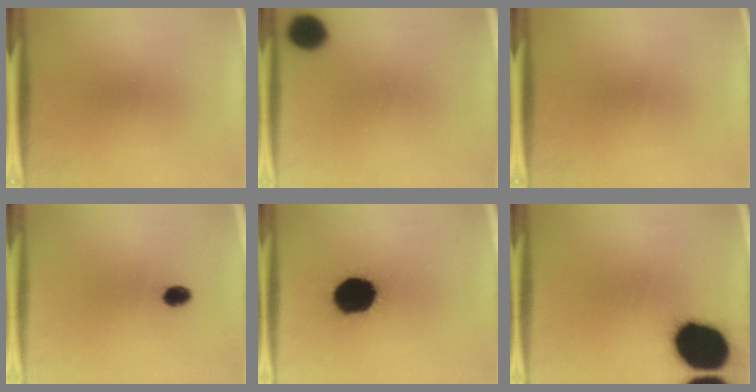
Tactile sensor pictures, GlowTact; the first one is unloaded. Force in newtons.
{"total": 7.3}
{"total": 0.0}
{"total": 2.9}
{"total": 19.9}
{"total": 17.9}